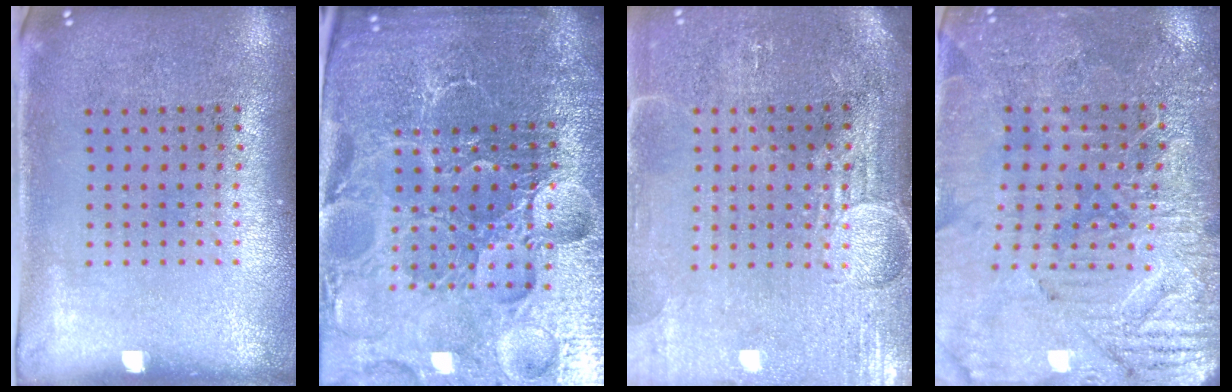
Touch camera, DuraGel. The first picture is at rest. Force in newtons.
{"total": 6.1, "press": 5.6, "slide": 2.4}
{"total": 3.7, "press": 3.4, "slide": 1.5}
{"total": 3.3, "press": 3.3, "slide": 0.3}